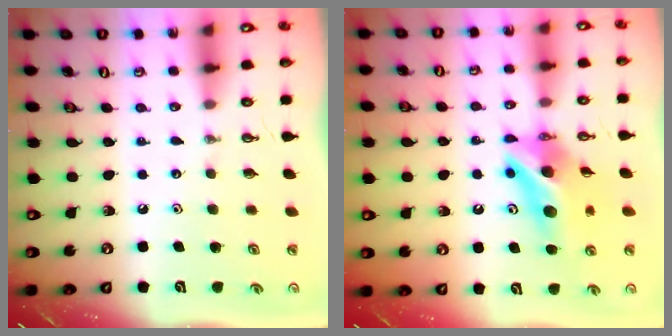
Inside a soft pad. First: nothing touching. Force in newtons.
{"total": 11.8, "press": 11.8, "slide": 1.2}